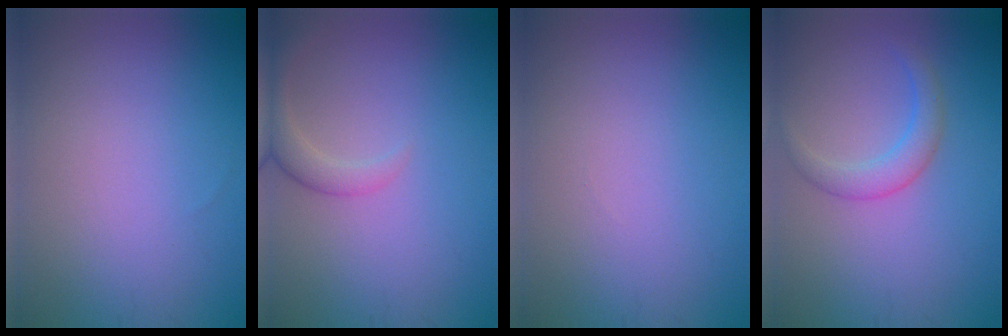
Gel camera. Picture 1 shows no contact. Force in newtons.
{"total": 2.3, "press": 2.3, "slide": 0.3}
{"total": 0.0}
{"total": 2.4, "press": 2.4, "slide": 0.1}